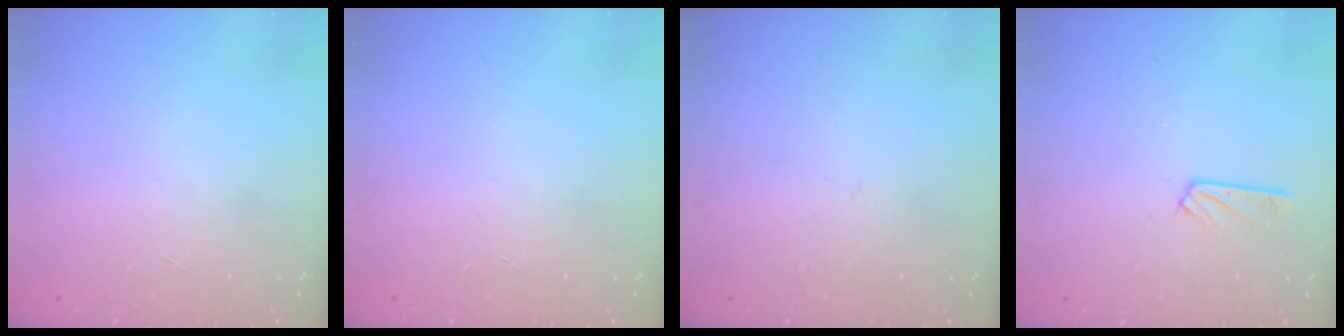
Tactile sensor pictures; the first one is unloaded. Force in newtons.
{"total": 0.0}
{"total": 2.6, "press": 2.6, "slide": 0.2}
{"total": 2.6, "press": 2.5, "slide": 0.3}